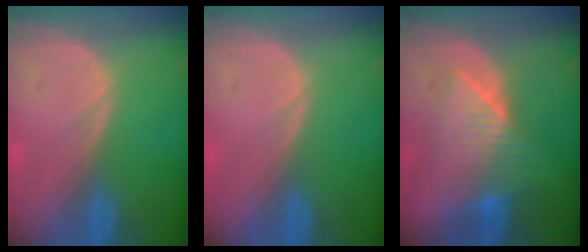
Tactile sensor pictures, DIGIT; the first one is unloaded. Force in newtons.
{"total": 0.0}
{"total": 7.3, "press": 7.2, "slide": 1.5}